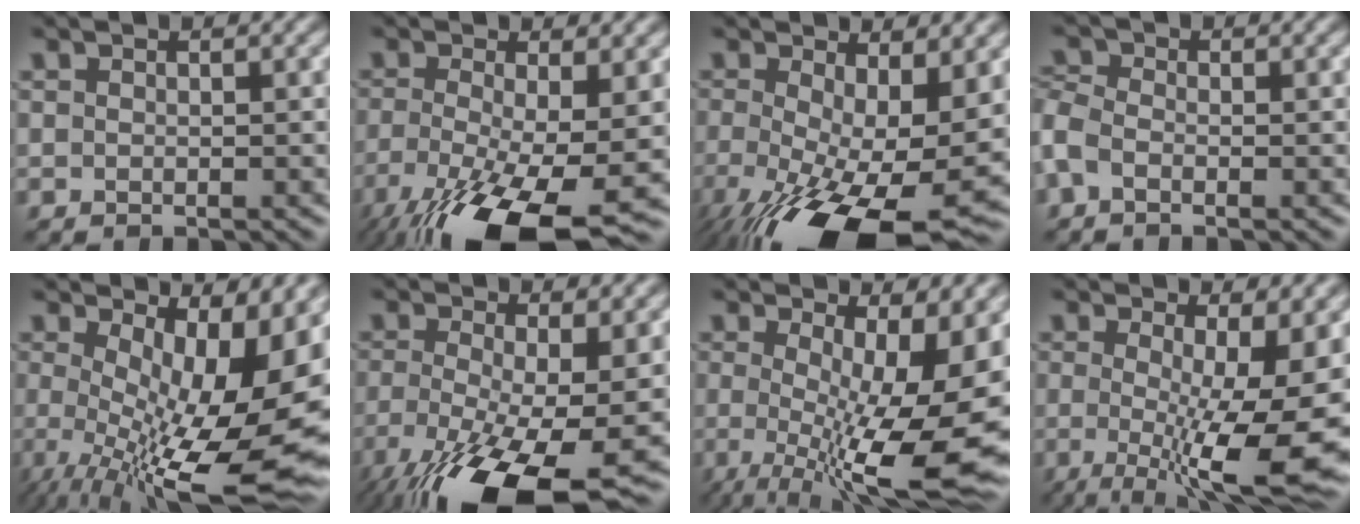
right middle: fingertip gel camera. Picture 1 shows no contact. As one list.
[{"total": 13.1, "force": [-6.4, 4.1, 10.7], "torque": [-0.212, -0.040, -0.110]}, {"total": 15.1, "force": [-4.6, 6.4, 12.9], "torque": [-0.226, -0.049, -0.059]}, {"total": 2.4, "force": [-0.8, 1.6, 1.6], "torque": [-0.042, 0.003, -0.033]}, {"total": 16.7, "force": [-0.4, 6.7, 15.3], "torque": [-0.198, -0.027, 0.011]}, {"total": 14.5, "force": [-6.7, 4.9, 11.9], "torque": [-0.230, -0.045, -0.108]}, {"total": 15.1, "force": [-1.2, 5.1, 14.2], "torque": [-0.189, -0.013, -0.006]}, {"total": 13.3, "force": [-1.7, 3.6, 12.7], "torque": [-0.176, -0.017, -0.022]}]